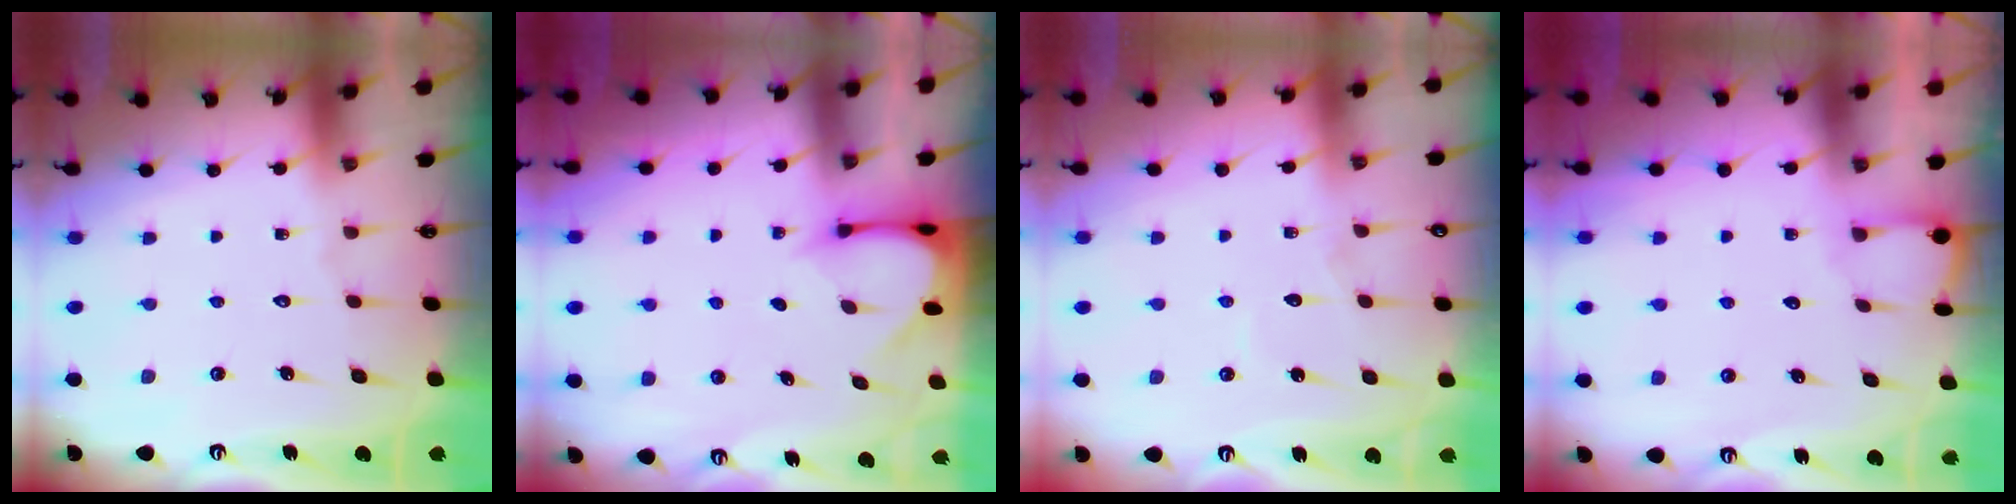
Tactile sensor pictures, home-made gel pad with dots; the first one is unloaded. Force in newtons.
{"total": 3.3, "press": 3.3, "slide": 0.3}
{"total": 4.3, "press": 4.2, "slide": 0.5}
{"total": 2.0, "press": 2.0, "slide": 0.2}